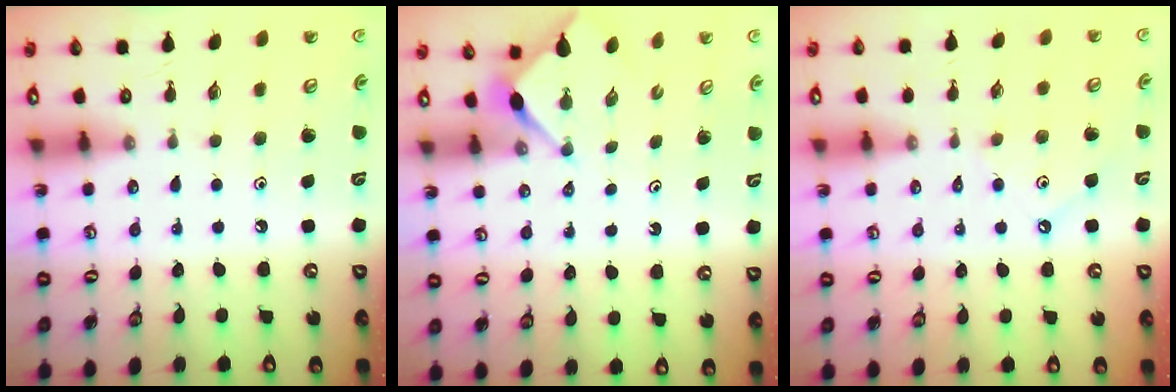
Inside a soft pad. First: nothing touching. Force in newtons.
{"total": 2.8, "press": 2.8, "slide": 0.3}
{"total": 2.1, "press": 2.1, "slide": 0.4}